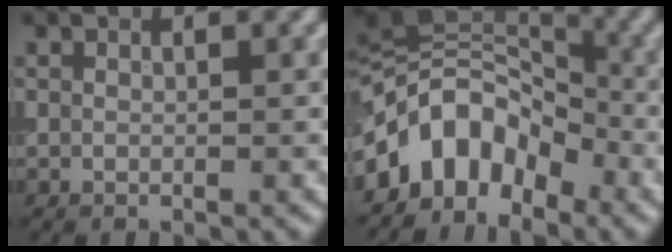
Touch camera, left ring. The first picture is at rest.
{"total": 7.9, "force": [-3.8, 5.3, 4.5], "torque": [-0.056, 0.016, -0.087]}